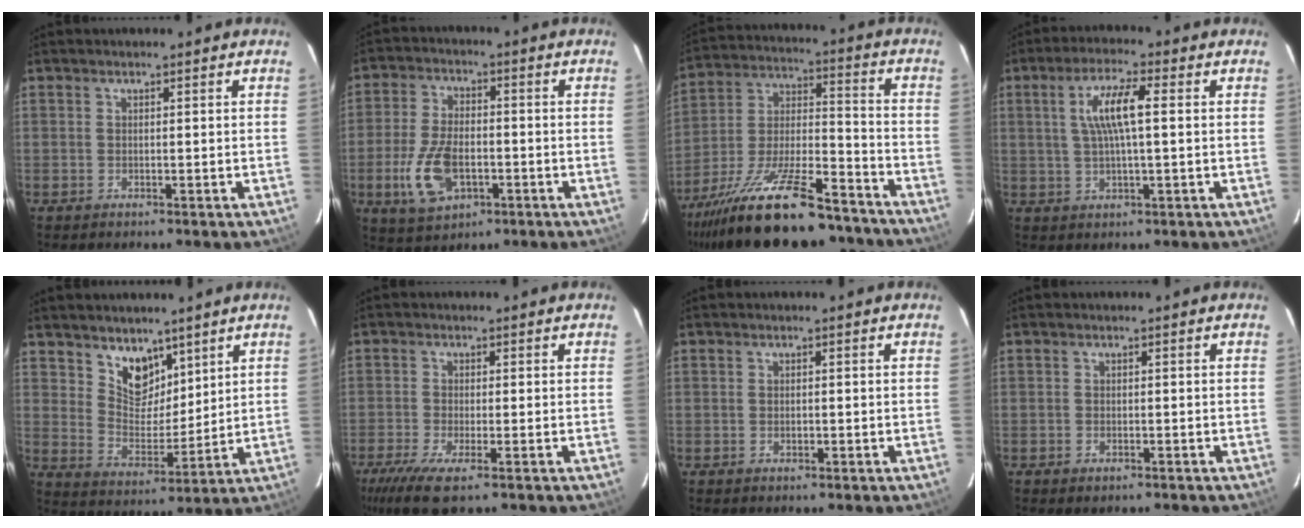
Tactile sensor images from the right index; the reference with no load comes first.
{"total": 11.2, "force": [-3.6, 6.1, 8.7], "torque": [-0.191, -0.007, -0.060]}
{"total": 26.7, "force": [-20.0, 8.0, 15.8], "torque": [-0.292, -0.026, -0.305]}
{"total": 7.3, "force": [1.3, 1.1, 7.1], "torque": [-0.135, 0.006, 0.025]}
{"total": 8.5, "force": [6.0, 4.9, 3.4], "torque": [-0.050, -0.006, 0.117]}
{"total": 7.7, "force": [-4.9, 1.4, 5.8], "torque": [-0.140, -0.030, -0.091]}
{"total": 0.8, "force": [-0.2, 0.5, 0.6], "torque": [-0.009, 0.000, -0.003]}
{"total": 1.3, "force": [-0.9, 0.8, 0.5], "torque": [-0.011, -0.004, -0.014]}